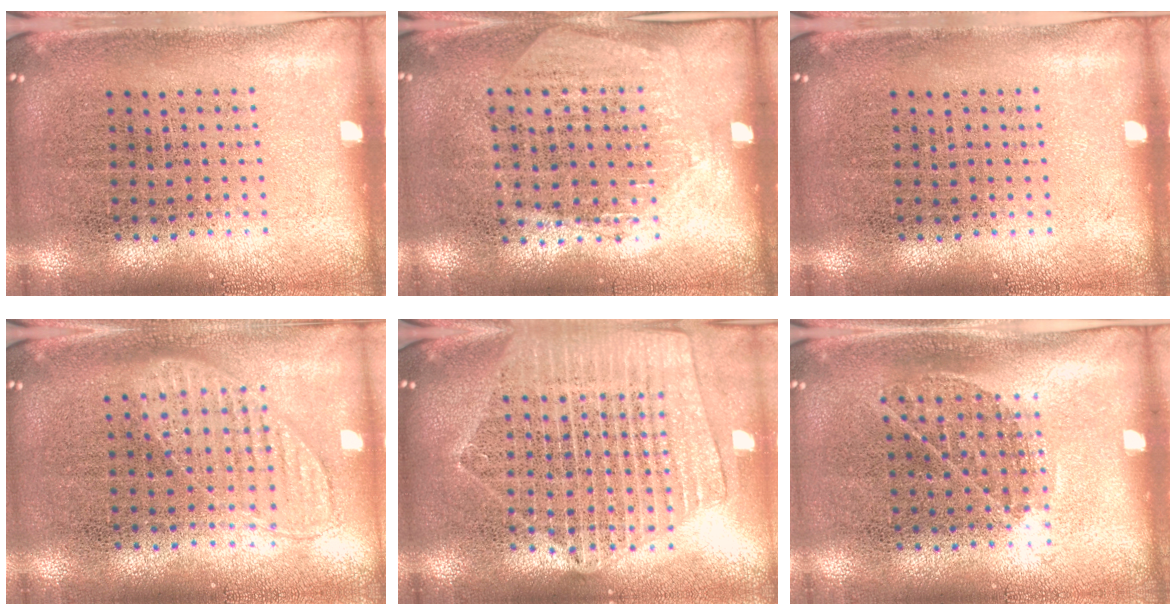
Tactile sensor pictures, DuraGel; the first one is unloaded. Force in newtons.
{"total": 1.3, "press": 1.2, "slide": 0.6}
{"total": 0.0}
{"total": 1.0, "press": 0.9, "slide": 0.2}
{"total": 2.2, "press": 2.0, "slide": 1.0}
{"total": 0.8, "press": 0.6, "slide": 0.6}